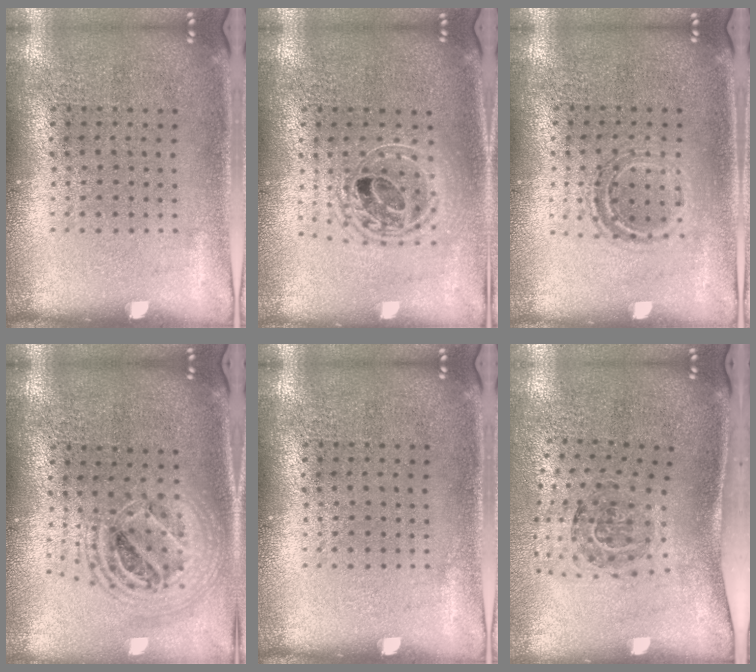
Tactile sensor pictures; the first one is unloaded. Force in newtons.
{"total": 1.6, "press": 1.4, "slide": 0.8}
{"total": 1.1, "press": 0.9, "slide": 0.6}
{"total": 2.1, "press": 1.7, "slide": 1.3}
{"total": 0.0}
{"total": 1.5, "press": 1.2, "slide": 1.0}